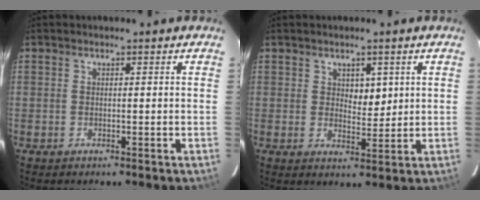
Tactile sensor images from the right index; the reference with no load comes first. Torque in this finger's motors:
{"motor_torque": [-0.09, -0.03, -0.06, 0.01]}